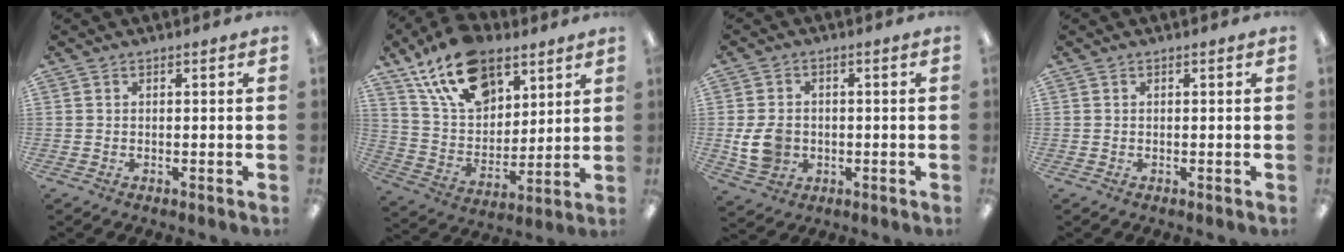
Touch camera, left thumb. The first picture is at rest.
{"total": 19.4, "force": [12.3, 11.2, 9.9], "torque": [-0.179, -0.050, 0.226]}
{"total": 7.9, "force": [-1.1, 6.5, 4.4], "torque": [-0.086, 0.008, -0.019]}
{"total": 0.0}